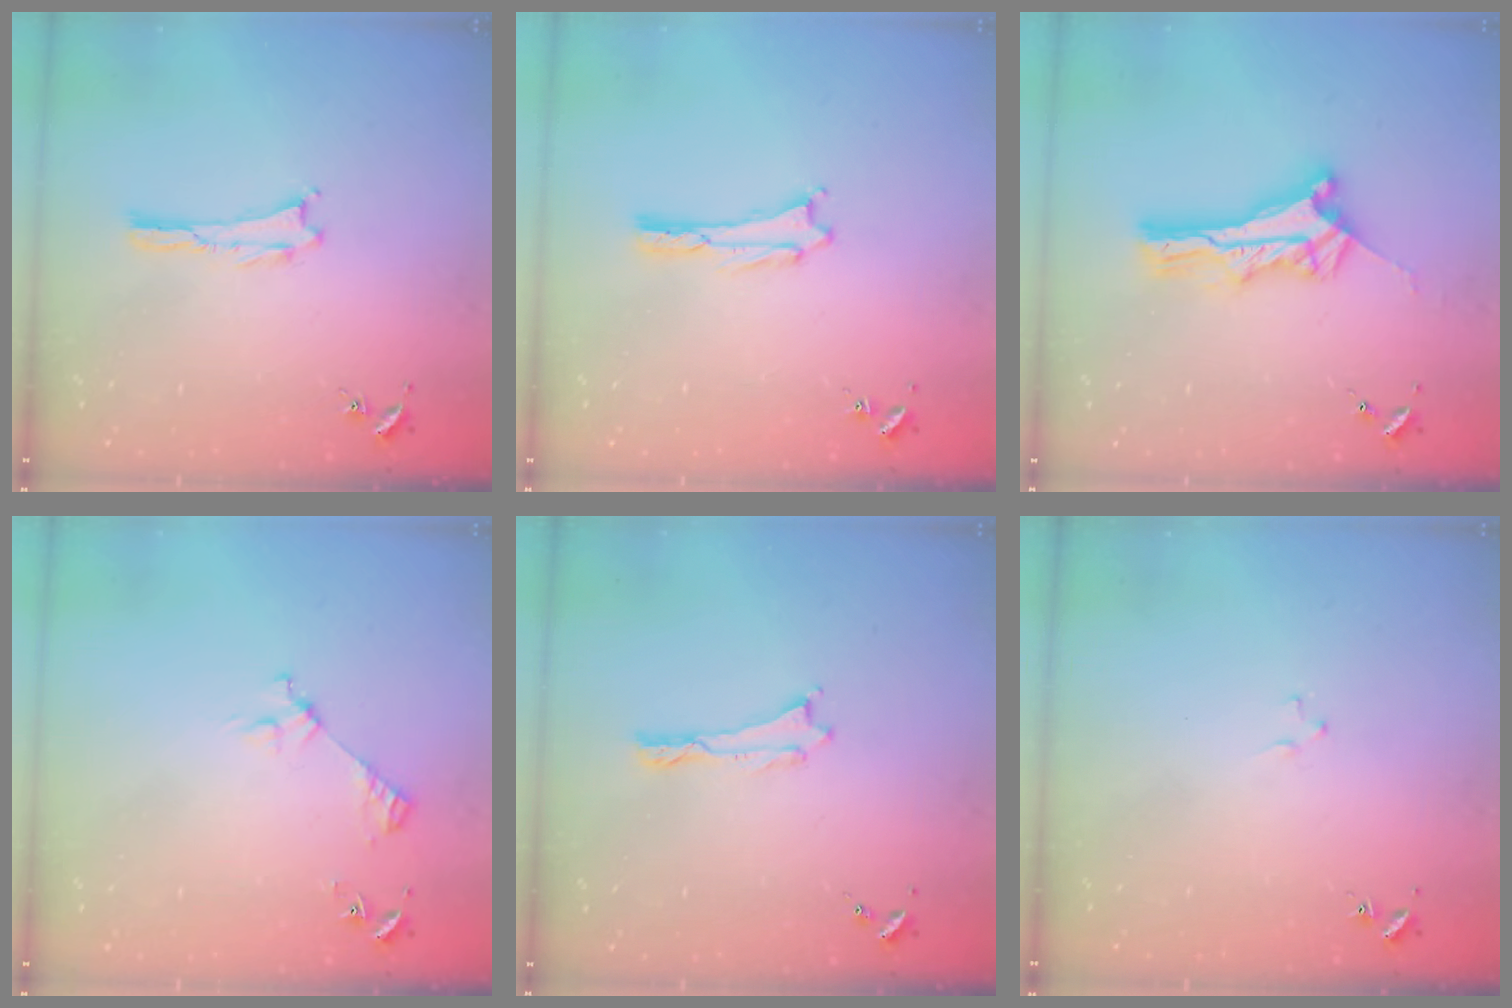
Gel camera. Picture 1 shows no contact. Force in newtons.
{"total": 1.1, "press": 1.1, "slide": 0.1}
{"total": 6.0, "press": 6.0, "slide": 0.4}
{"total": 3.3, "press": 3.3, "slide": 0.3}
{"total": 0.0}
{"total": 1.2, "press": 1.2, "slide": 0.2}